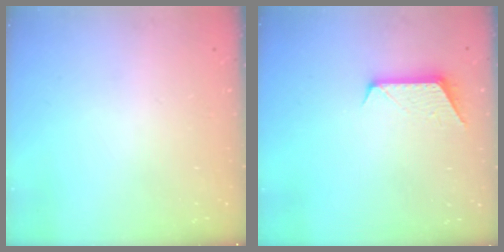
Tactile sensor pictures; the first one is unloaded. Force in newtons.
{"total": 7.2, "press": 7.2, "slide": 0.6}